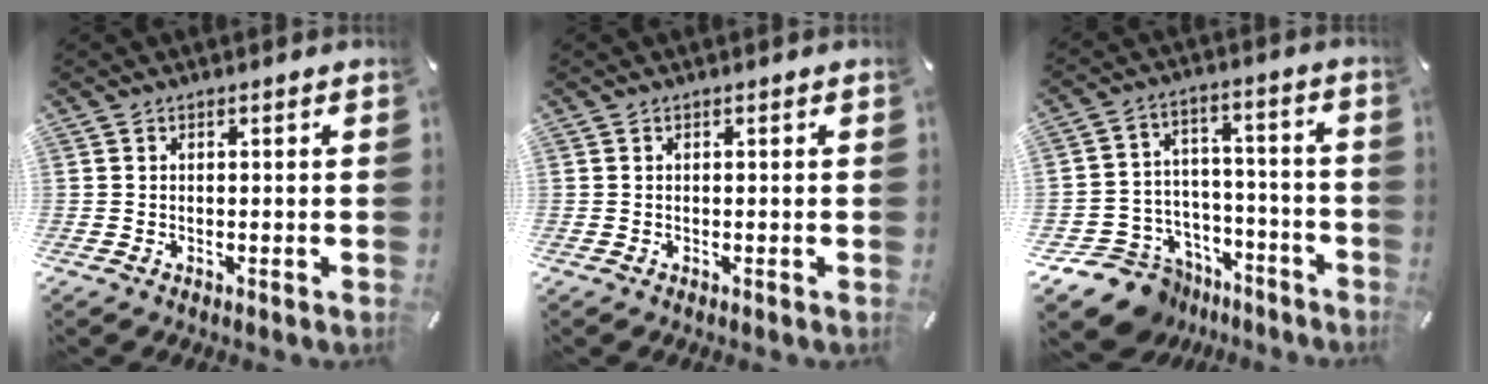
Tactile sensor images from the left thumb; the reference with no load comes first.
{"total": 0.0}
{"total": 11.8, "force": [-8.2, 8.1, 2.6], "torque": [-0.040, 0.051, -0.139]}